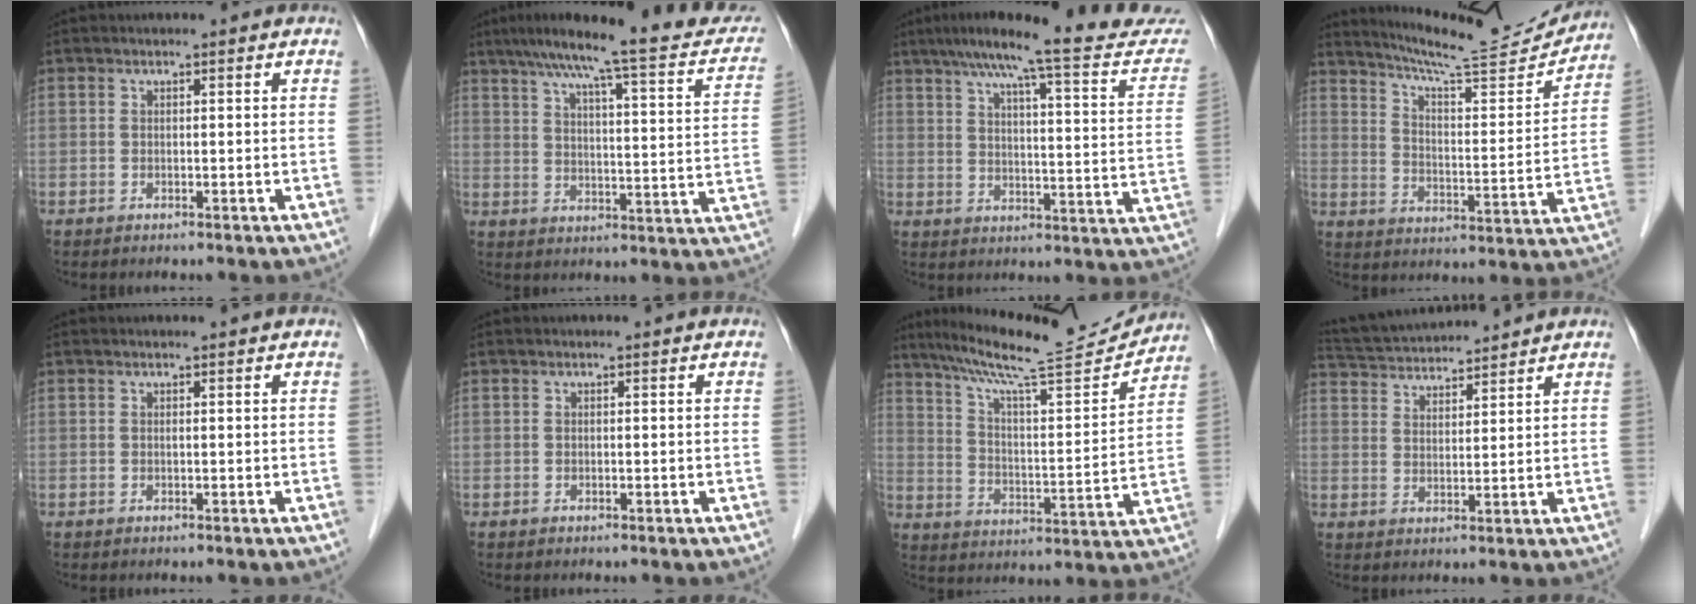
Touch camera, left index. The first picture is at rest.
{"total": 22.2, "force": [17.9, 3.0, 12.9], "torque": [-0.186, 0.008, 0.222]}
{"total": 22.1, "force": [19.2, 1.6, 10.9], "torque": [-0.155, -0.022, 0.238]}
{"total": 17.2, "force": [16.4, 0.5, 5.0], "torque": [-0.088, -0.046, 0.231]}
{"total": 0.0}
{"total": 0.0}
{"total": 18.3, "force": [16.9, 0.3, 7.1], "torque": [-0.125, -0.019, 0.256]}
{"total": 11.1, "force": [10.6, 1.1, 3.1], "torque": [-0.066, 0.029, 0.178]}